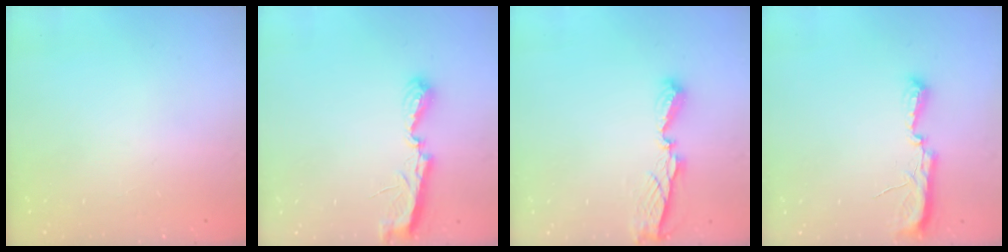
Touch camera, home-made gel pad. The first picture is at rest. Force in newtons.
{"total": 7.2, "press": 7.2, "slide": 0.1}
{"total": 6.9, "press": 6.9, "slide": 0.6}
{"total": 7.4, "press": 7.4, "slide": 0.7}